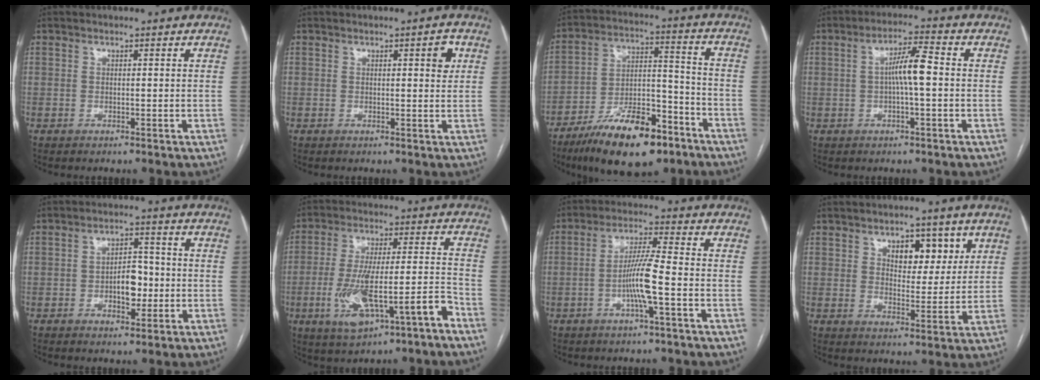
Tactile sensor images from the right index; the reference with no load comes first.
{"total": 2.3, "force": [0.9, 0.5, 2.1], "torque": [-0.025, 0.000, 0.010]}
{"total": 17.6, "force": [-11.7, 5.6, 11.9], "torque": [-0.200, 0.009, -0.197]}
{"total": 5.8, "force": [-0.1, 0.4, 5.8], "torque": [-0.105, 0.013, -0.003]}
{"total": 5.7, "force": [-1.1, 2.9, 4.8], "torque": [-0.075, 0.013, -0.015]}
{"total": 13.9, "force": [-6.6, 2.7, 12.0], "torque": [-0.218, 0.014, -0.101]}
{"total": 7.2, "force": [-2.1, -0.2, 6.9], "torque": [-0.139, 0.005, -0.042]}
{"total": 7.2, "force": [3.6, 3.8, 4.9], "torque": [-0.063, 0.005, 0.056]}